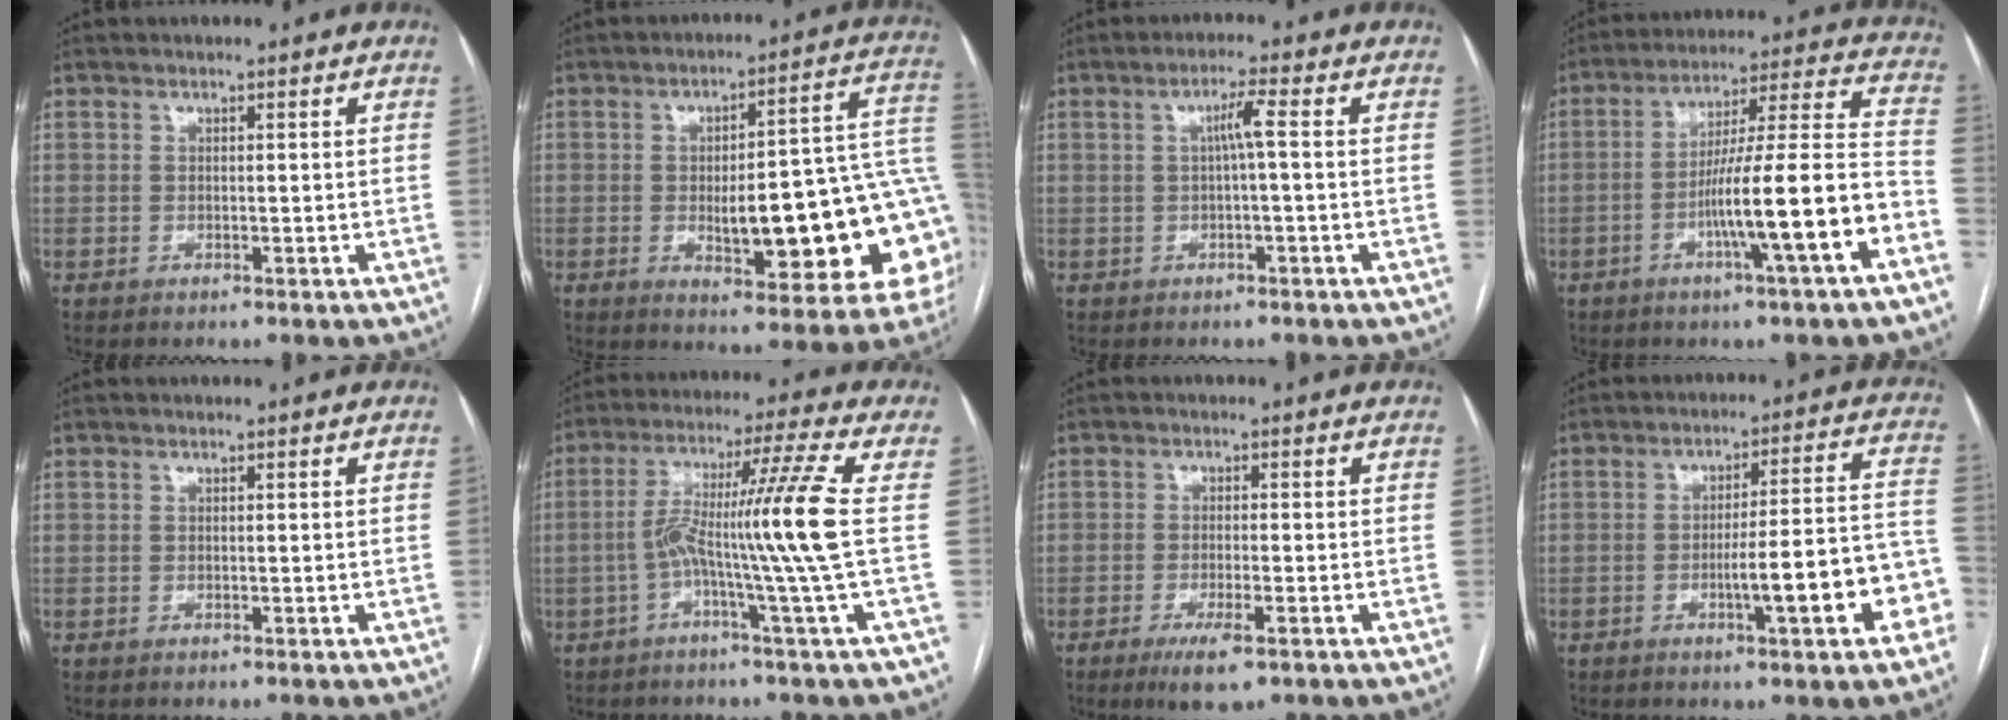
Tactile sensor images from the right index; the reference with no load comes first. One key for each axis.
{"total": 22.1, "fx": -3.2, "fy": 5.6, "fz": 21.1, "tx": -0.189, "ty": 0.030, "tz": -0.021}
{"total": 2.9, "fx": 0.1, "fy": -0.2, "fz": 2.9, "tx": -0.051, "ty": 0.008, "tz": 0.003}
{"total": 14.9, "fx": -6.0, "fy": -0.8, "fz": 13.6, "tx": -0.223, "ty": 0.012, "tz": -0.098}
{"total": 0.0}
{"total": 11.1, "fx": -1.6, "fy": -3.2, "fz": 10.5, "tx": -0.190, "ty": 0.019, "tz": -0.028}
{"total": 5.2, "fx": -2.9, "fy": 0.9, "fz": 4.2, "tx": -0.074, "ty": -0.011, "tz": -0.043}
{"total": 12.2, "fx": -4.4, "fy": 1.4, "fz": 11.3, "tx": -0.145, "ty": 0.025, "tz": -0.053}